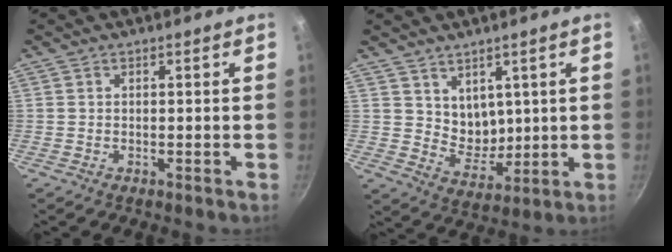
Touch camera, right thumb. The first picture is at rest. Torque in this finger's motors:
{"motor_torque": [-0.33, 0.31, 0.69, 0.32, 0.17]}